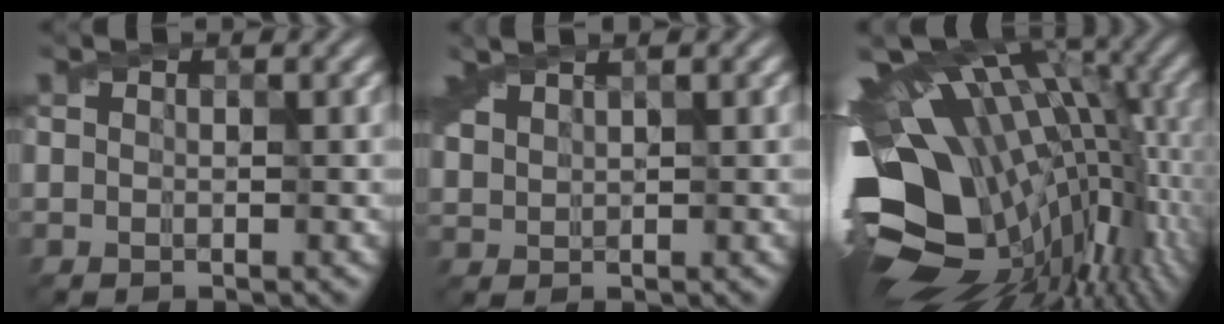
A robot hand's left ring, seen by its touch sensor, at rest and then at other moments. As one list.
[{"total": 1.5, "force": [1.4, 0.2, 0.4], "torque": [-0.021, 0.010, 0.044]}, {"total": 17.7, "force": [-0.7, 10.2, 14.4], "torque": [-0.230, -0.011, 0.015]}]